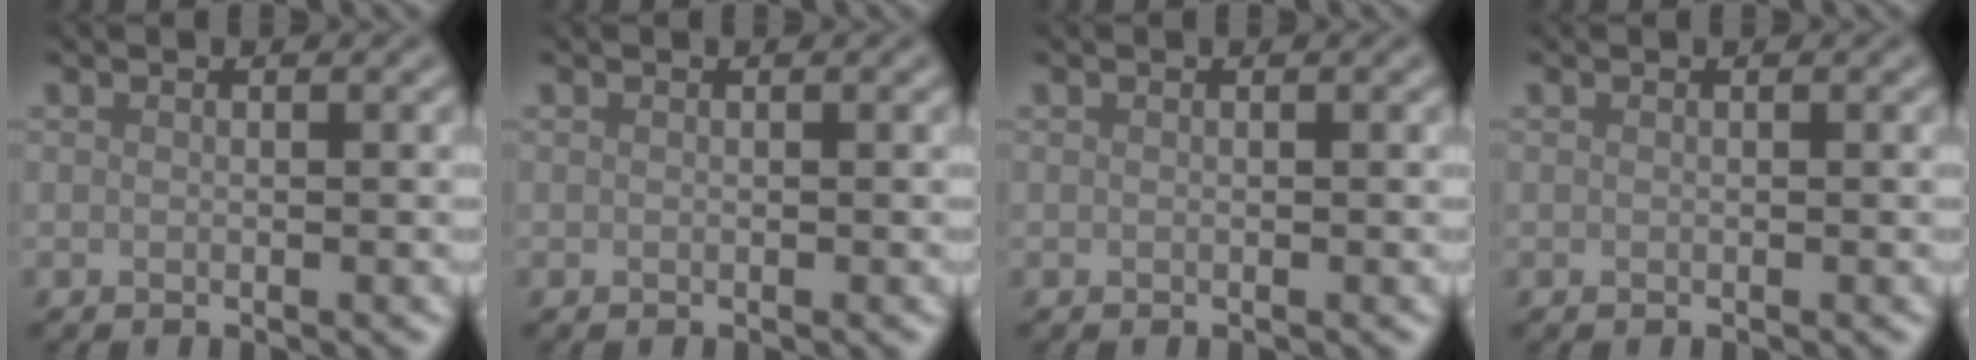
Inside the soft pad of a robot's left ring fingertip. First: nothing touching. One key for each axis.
{"total": 0.0}
{"total": 0.0}
{"total": 0.0}